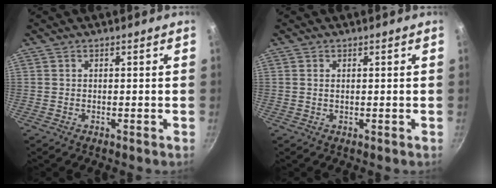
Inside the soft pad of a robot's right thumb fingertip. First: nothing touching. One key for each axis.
{"total": 0.8, "fx": 0.2, "fy": 0.5, "fz": 0.7, "tx": -0.013, "ty": 0.001, "tz": 0.003}